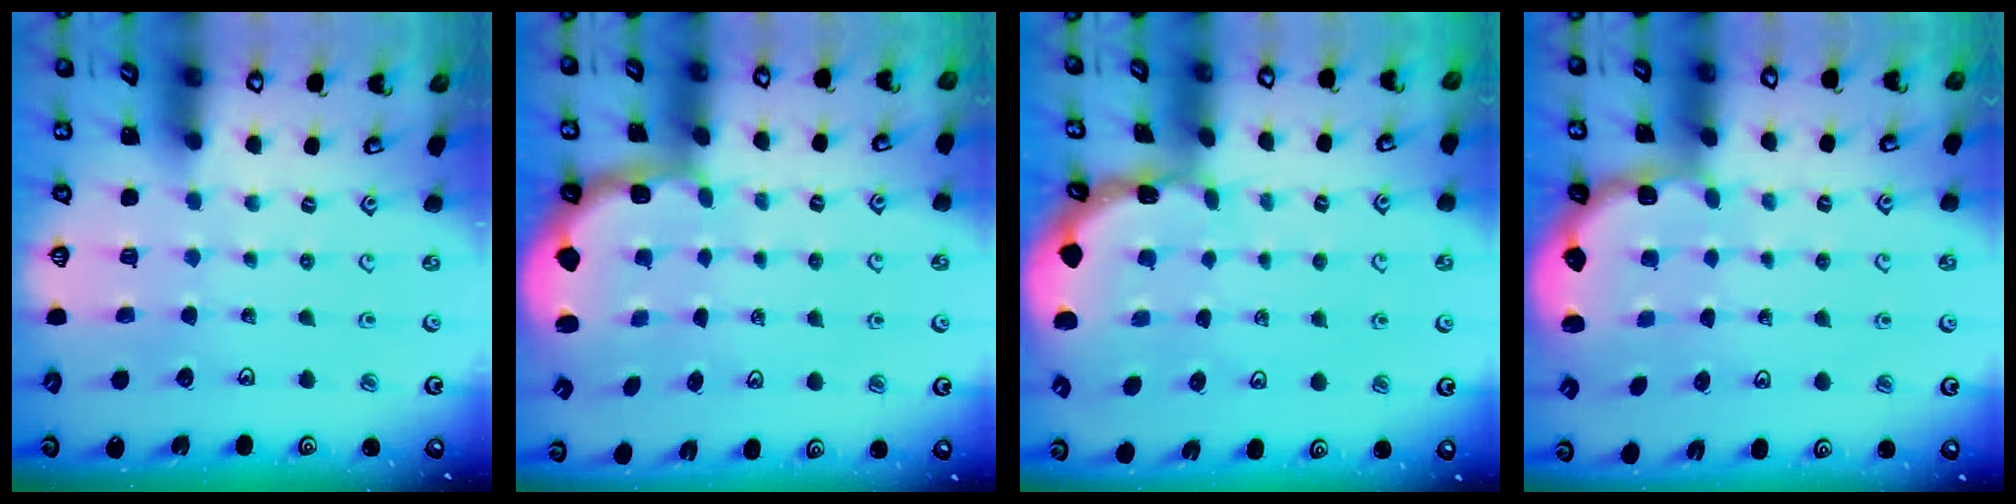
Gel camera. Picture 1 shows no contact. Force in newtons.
{"total": 2.5, "press": 1.2, "slide": 2.2}
{"total": 1.0, "press": 1.0, "slide": 0.2}
{"total": 2.7, "press": 2.1, "slide": 1.8}